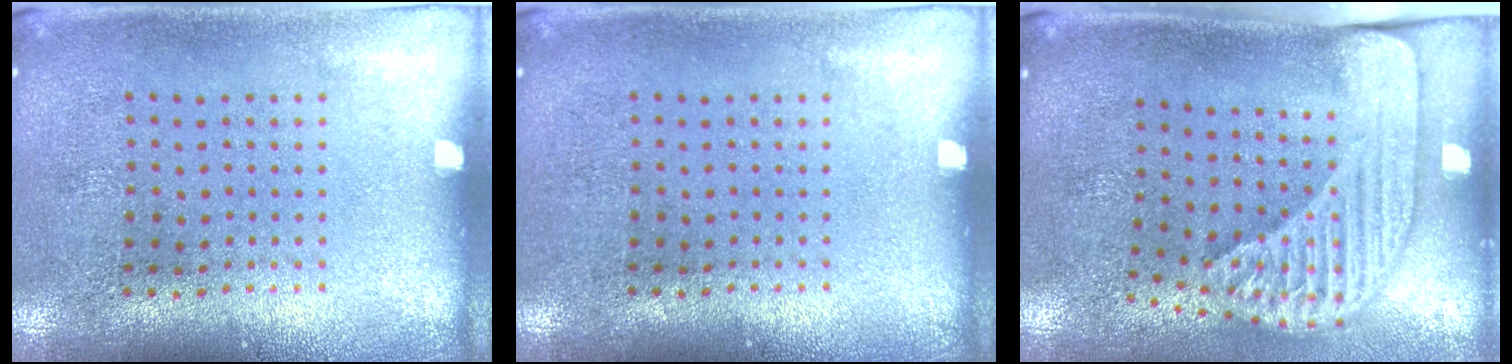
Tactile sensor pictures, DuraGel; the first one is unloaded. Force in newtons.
{"total": 0.0}
{"total": 2.4, "press": 1.7, "slide": 1.6}